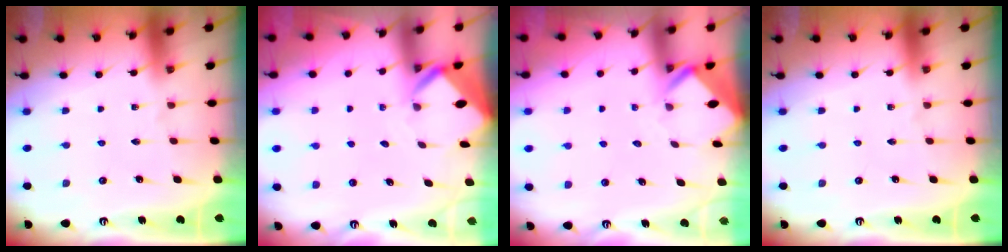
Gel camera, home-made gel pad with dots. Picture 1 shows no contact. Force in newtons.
{"total": 3.3, "press": 3.3, "slide": 0.1}
{"total": 2.8, "press": 2.8, "slide": 0.2}
{"total": 0.0}